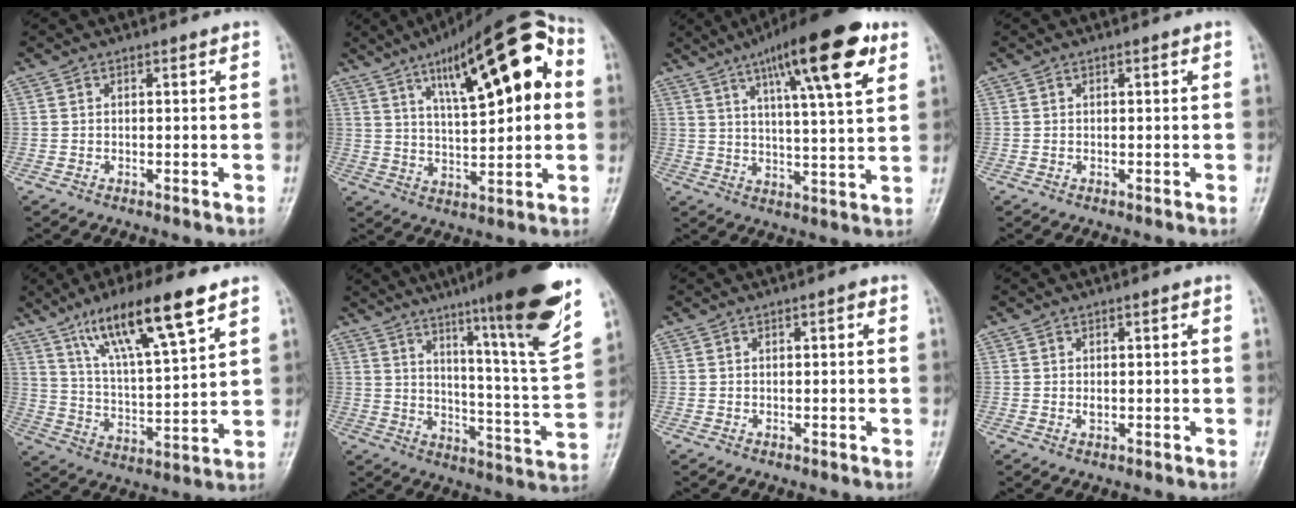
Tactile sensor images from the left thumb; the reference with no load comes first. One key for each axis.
{"total": 20.5, "fx": 6.7, "fy": 6.8, "fz": 18.1, "tx": -0.241, "ty": 0.009, "tz": 0.096}
{"total": 18.4, "fx": 9.4, "fy": 4.1, "fz": 15.3, "tx": -0.218, "ty": -0.022, "tz": 0.142}
{"total": 0.0}
{"total": 17.0, "fx": 10.2, "fy": 3.2, "fz": 13.2, "tx": -0.222, "ty": -0.037, "tz": 0.188}
{"total": 22.7, "fx": 14.5, "fy": 1.2, "fz": 17.4, "tx": -0.229, "ty": -0.069, "tz": 0.214}
{"total": 0.9, "fx": 0.2, "fy": 0.3, "fz": 0.8, "tx": -0.011, "ty": 0.002, "tz": 0.001}
{"total": 1.3, "fx": 0.1, "fy": 0.7, "fz": 1.1, "tx": -0.016, "ty": 0.001, "tz": 0.003}